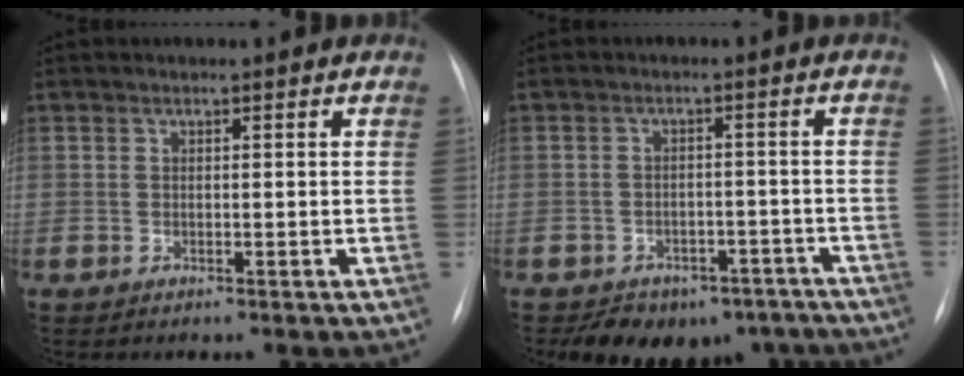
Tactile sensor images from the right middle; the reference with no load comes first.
{"total": 11.1, "force": [-8.4, 6.4, 3.4], "torque": [-0.032, 0.016, -0.100]}